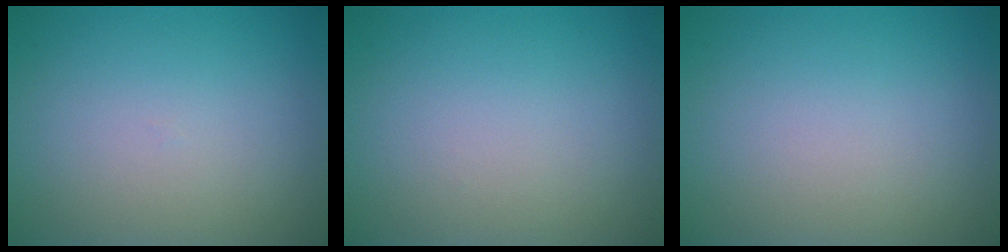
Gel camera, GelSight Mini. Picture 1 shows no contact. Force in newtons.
{"total": 0.0}
{"total": 0.0}